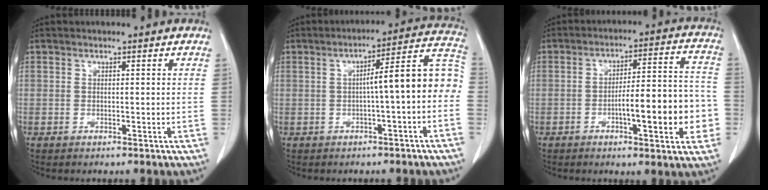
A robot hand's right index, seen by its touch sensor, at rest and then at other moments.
{"total": 9.8, "force": [-1.1, 0.9, 9.7], "torque": [-0.125, 0.042, -0.018]}
{"total": 13.0, "force": [-3.5, 2.7, 12.3], "torque": [-0.172, 0.025, -0.046]}